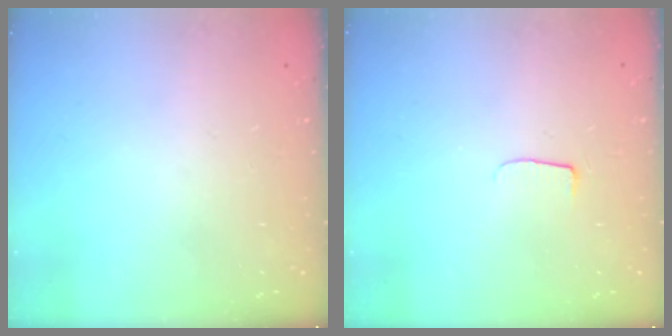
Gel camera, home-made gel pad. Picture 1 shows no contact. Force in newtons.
{"total": 5.1, "press": 5.0, "slide": 0.6}